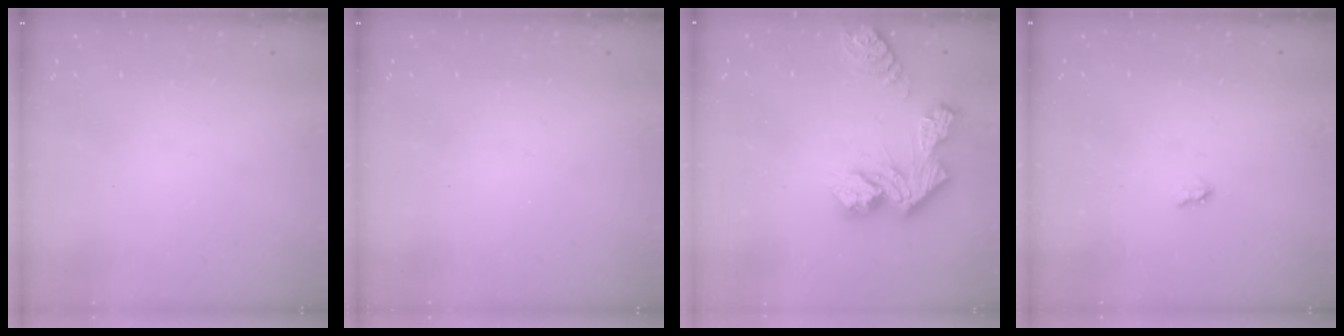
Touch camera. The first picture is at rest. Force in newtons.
{"total": 0.0}
{"total": 12.2, "press": 12.1, "slide": 1.0}
{"total": 1.9, "press": 1.9, "slide": 0.3}